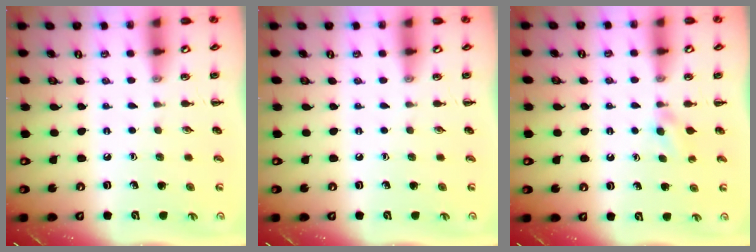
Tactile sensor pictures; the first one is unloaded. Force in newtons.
{"total": 0.0}
{"total": 2.0, "press": 1.8, "slide": 0.9}